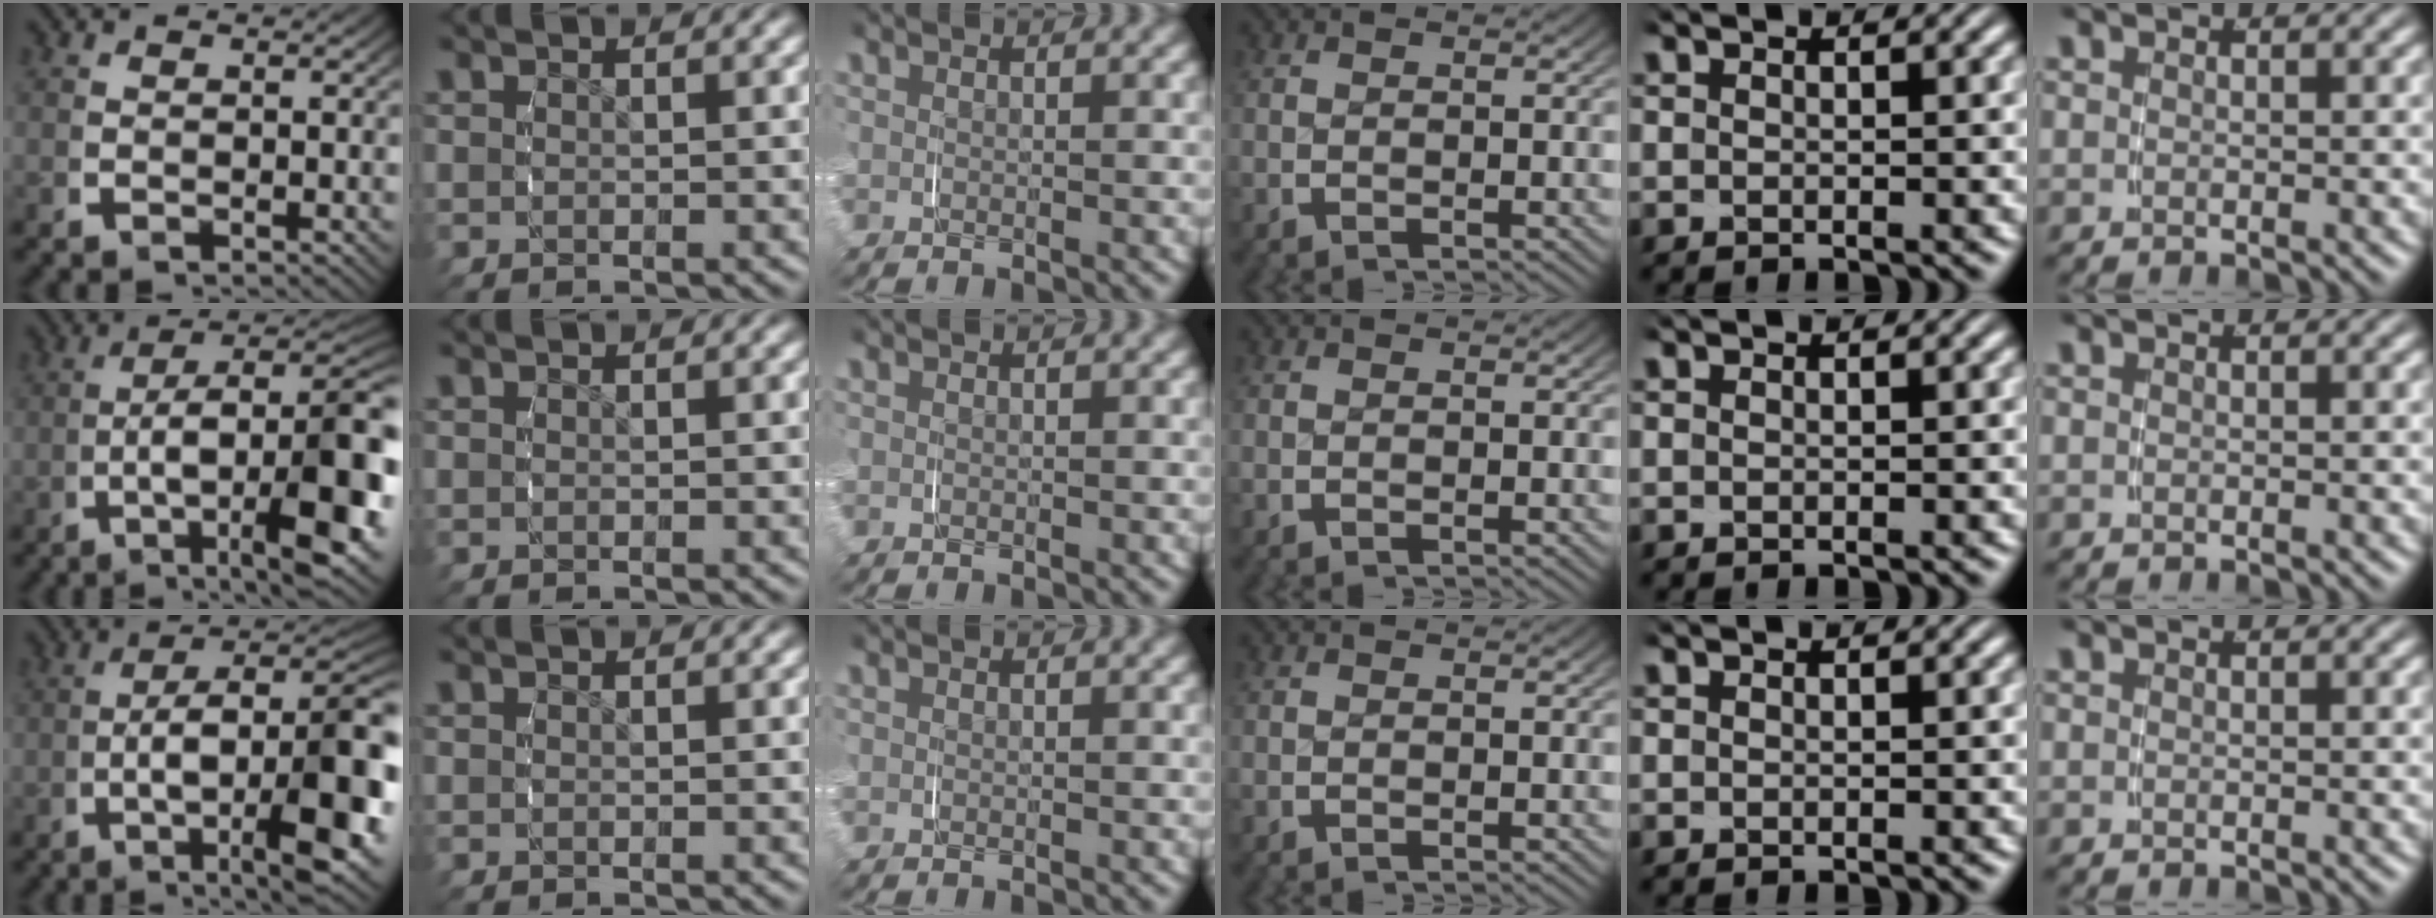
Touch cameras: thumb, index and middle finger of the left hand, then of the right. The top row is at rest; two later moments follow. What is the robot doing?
{"motion": "grasp_and_lifting", "object": "jewelry box"}